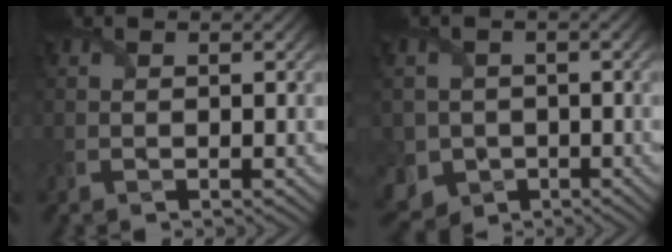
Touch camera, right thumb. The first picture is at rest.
{"total": 6.3, "force": [-2.0, 5.6, 2.1], "torque": [-0.066, -0.022, -0.041]}